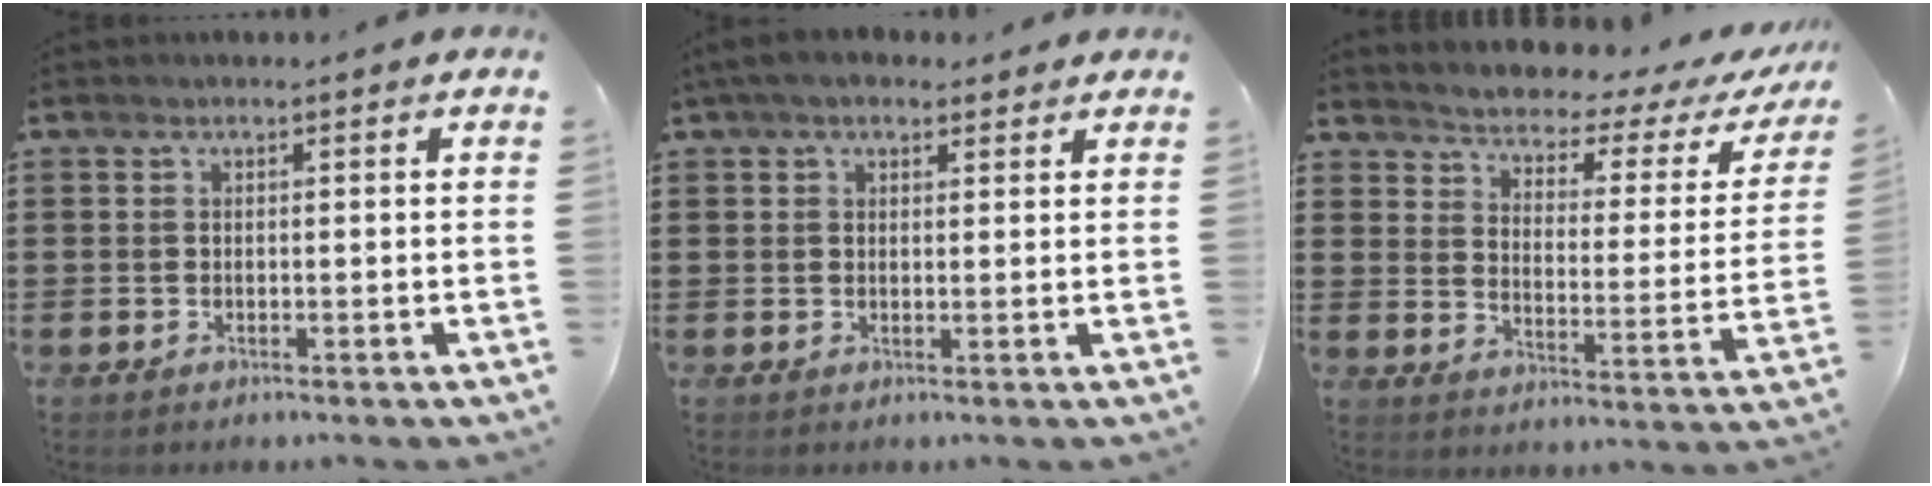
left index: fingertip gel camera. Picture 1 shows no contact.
{"total": 3.8, "force": [2.9, 1.6, 1.8], "torque": [-0.045, 0.003, 0.055]}
{"total": 2.8, "force": [2.5, 0.7, 1.0], "torque": [-0.040, -0.028, 0.033]}